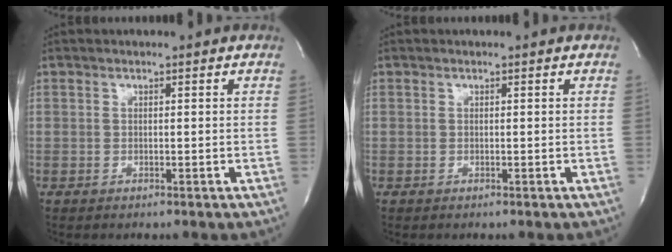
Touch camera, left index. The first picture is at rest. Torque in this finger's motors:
{"motor_torque": [0.00, 0.00, 0.00, 0.00]}